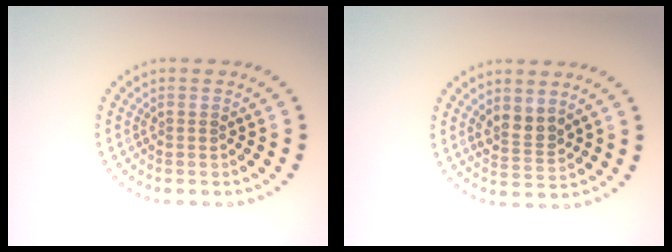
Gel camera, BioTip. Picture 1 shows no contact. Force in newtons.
{"total": 2.5, "press": 2.3, "slide": 1.1}